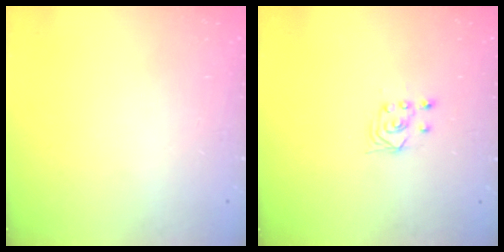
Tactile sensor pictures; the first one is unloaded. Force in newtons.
{"total": 2.8, "press": 2.4, "slide": 1.4}